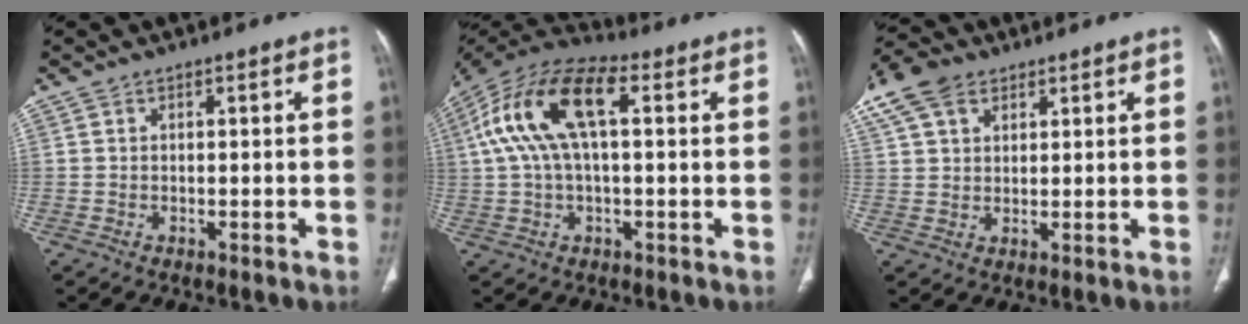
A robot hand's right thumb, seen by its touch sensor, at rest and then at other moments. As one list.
[{"total": 15.9, "force": [3.3, 7.3, 13.7], "torque": [-0.277, 0.046, 0.055]}, {"total": 12.2, "force": [6.6, 8.1, 6.3], "torque": [-0.140, 0.021, 0.128]}]